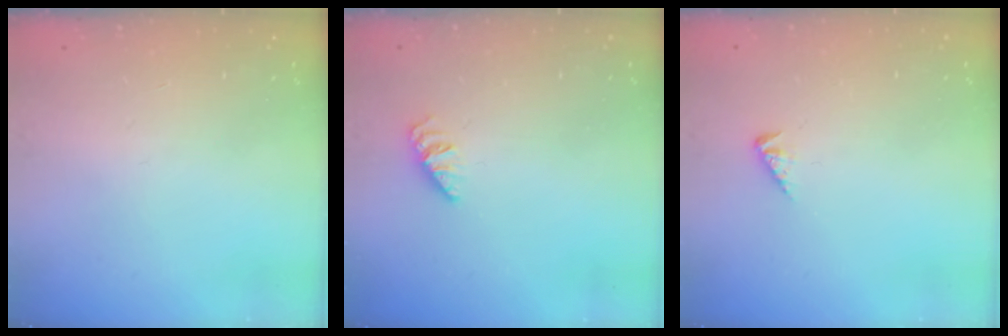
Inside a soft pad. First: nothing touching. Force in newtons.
{"total": 0.0}
{"total": 2.1, "press": 2.1, "slide": 0.4}